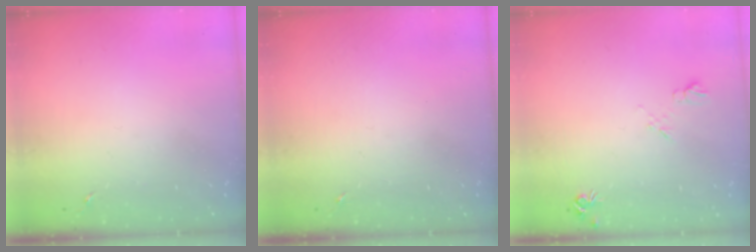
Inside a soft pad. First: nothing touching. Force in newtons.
{"total": 0.0}
{"total": 5.3, "press": 5.2, "slide": 0.9}